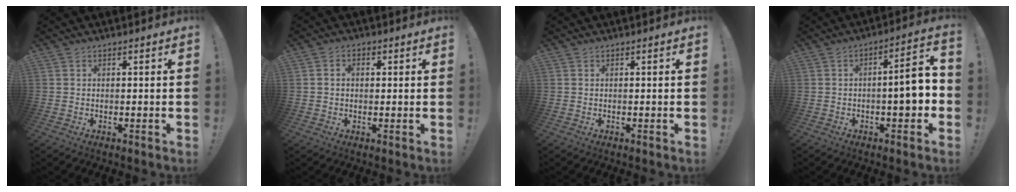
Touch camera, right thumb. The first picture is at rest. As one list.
[{"total": 2.3, "force": [-0.3, 1.8, 1.4], "torque": [-0.024, 0.009, -0.007]}, {"total": 0.0}, {"total": 8.6, "force": [-1.5, 2.0, 8.2], "torque": [-0.105, 0.002, -0.032]}]